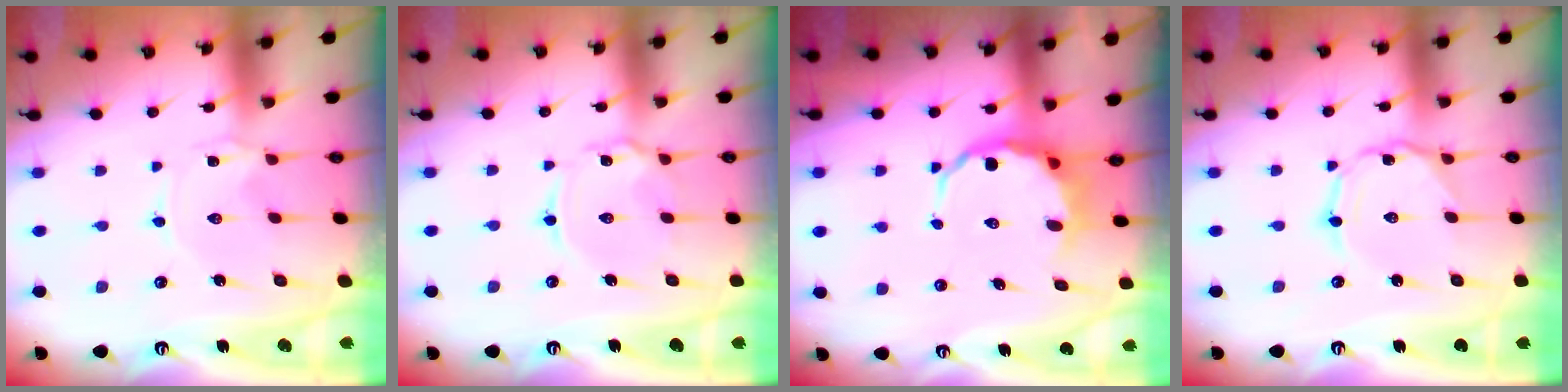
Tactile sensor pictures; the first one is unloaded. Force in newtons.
{"total": 4.9, "press": 4.9, "slide": 0.1}
{"total": 5.8, "press": 5.5, "slide": 1.9}
{"total": 1.7, "press": 1.7, "slide": 0.3}